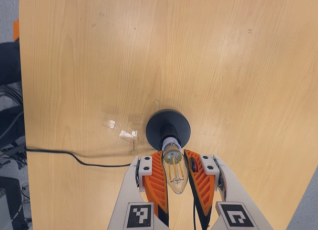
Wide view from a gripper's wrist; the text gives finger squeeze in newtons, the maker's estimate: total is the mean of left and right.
{"total": 21.1, "left": 21.0, "right": 21.3}